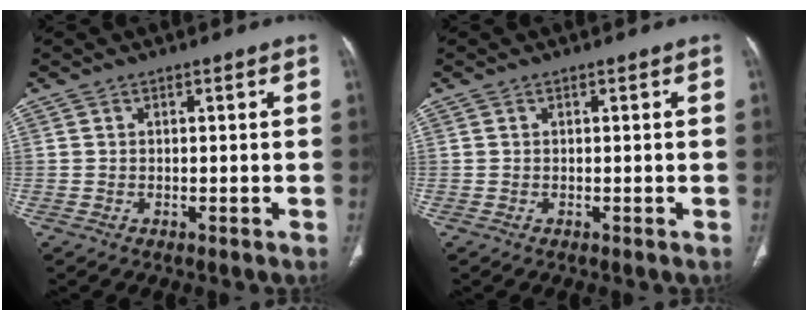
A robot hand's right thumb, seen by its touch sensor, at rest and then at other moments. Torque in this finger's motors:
{"motor_torque": [0.01, 0.01, 0.00, 0.00, 0.02]}